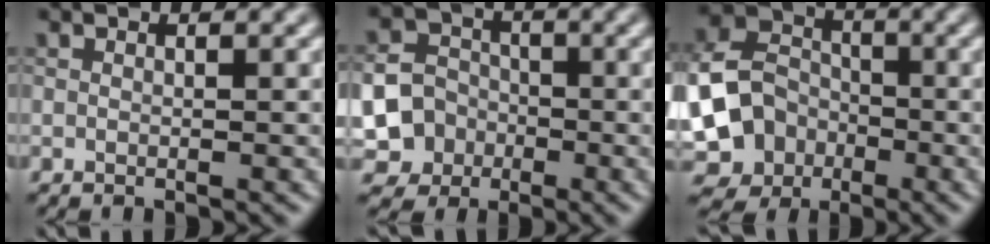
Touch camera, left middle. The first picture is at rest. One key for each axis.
{"total": 10.4, "fx": -3.4, "fy": 9.5, "fz": 2.5, "tx": -0.068, "ty": -0.017, "tz": -0.084}
{"total": 11.0, "fx": -2.8, "fy": 9.4, "fz": 5.0, "tx": -0.109, "ty": -0.013, "tz": -0.073}